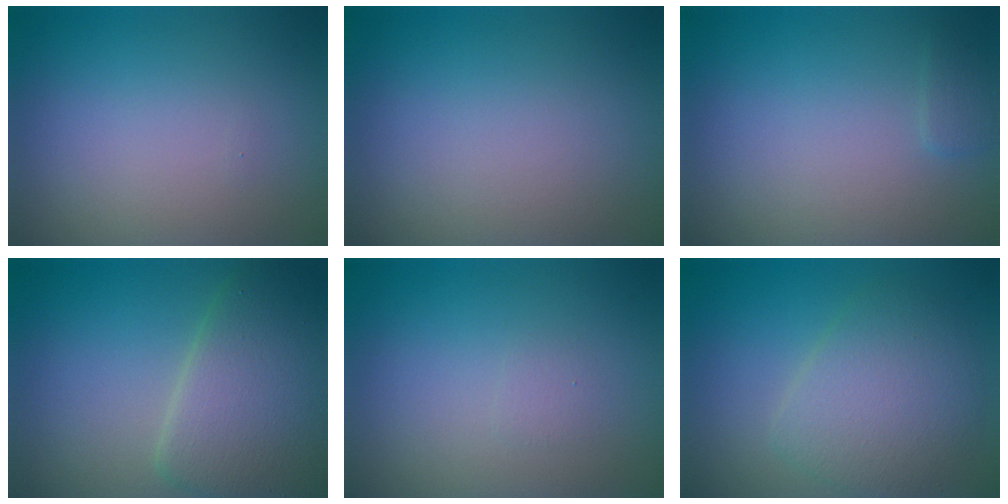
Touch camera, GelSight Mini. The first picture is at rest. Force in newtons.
{"total": 0.0}
{"total": 0.9, "press": 0.9, "slide": 0.1}
{"total": 7.2, "press": 7.2, "slide": 0.3}
{"total": 0.6, "press": 0.6, "slide": 0.1}
{"total": 5.0, "press": 5.0, "slide": 0.1}